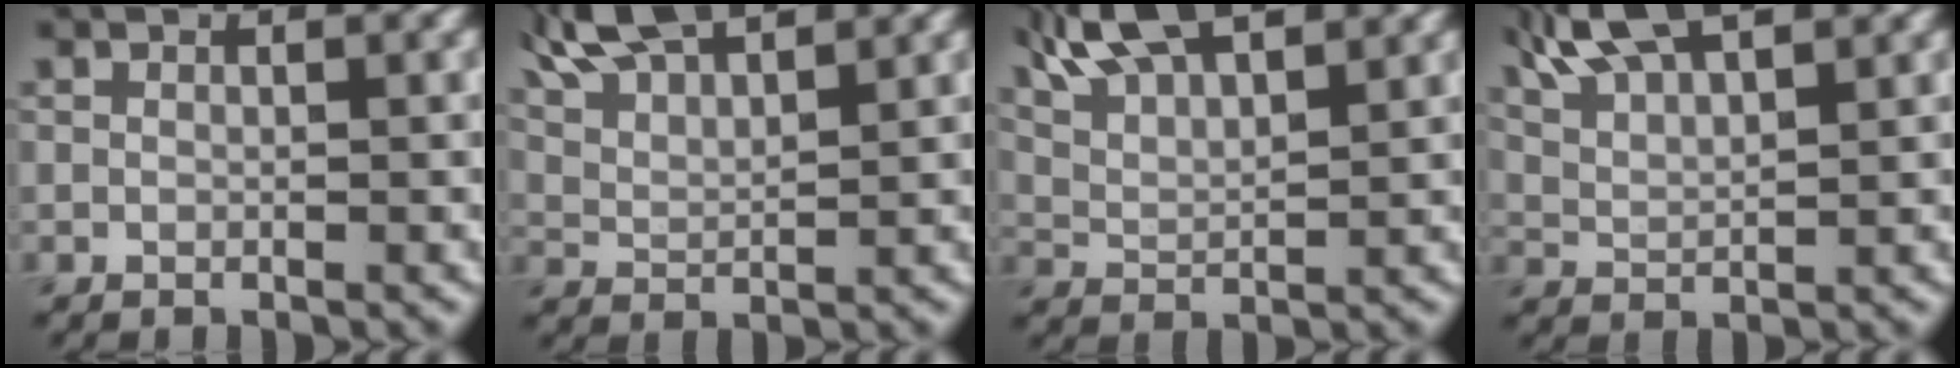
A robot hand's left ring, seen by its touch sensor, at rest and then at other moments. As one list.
[{"total": 8.9, "force": [6.9, 2.9, 4.8], "torque": [-0.097, 0.030, 0.091]}, {"total": 9.1, "force": [6.8, 3.1, 5.3], "torque": [-0.101, 0.032, 0.087]}, {"total": 7.8, "force": [5.8, 2.5, 4.6], "torque": [-0.083, 0.032, 0.073]}]